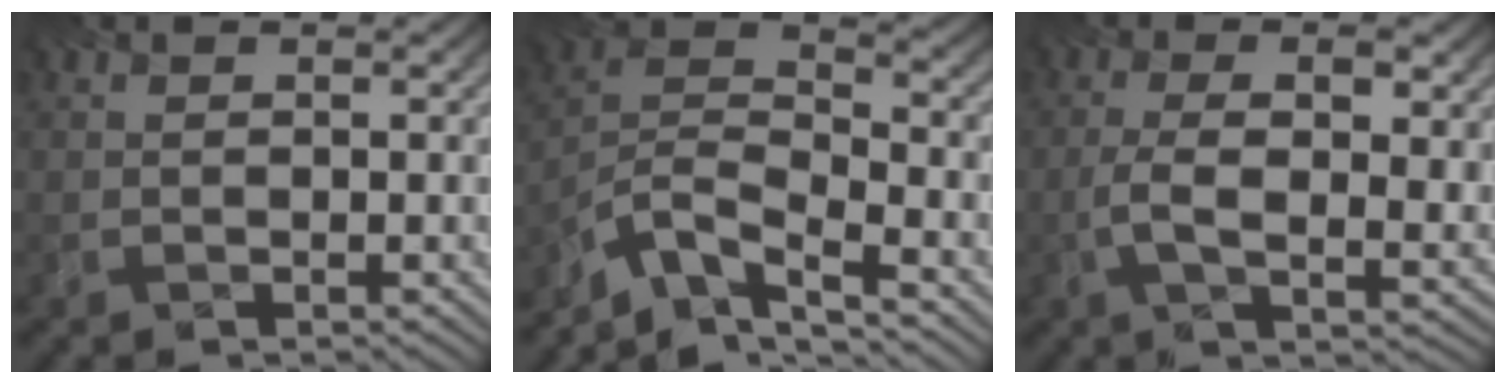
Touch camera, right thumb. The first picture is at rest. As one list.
[{"total": 8.0, "force": [-7.4, 1.2, 3.0], "torque": [-0.055, -0.004, -0.158]}, {"total": 6.1, "force": [-0.9, 2.3, 5.6], "torque": [-0.101, -0.017, -0.017]}]